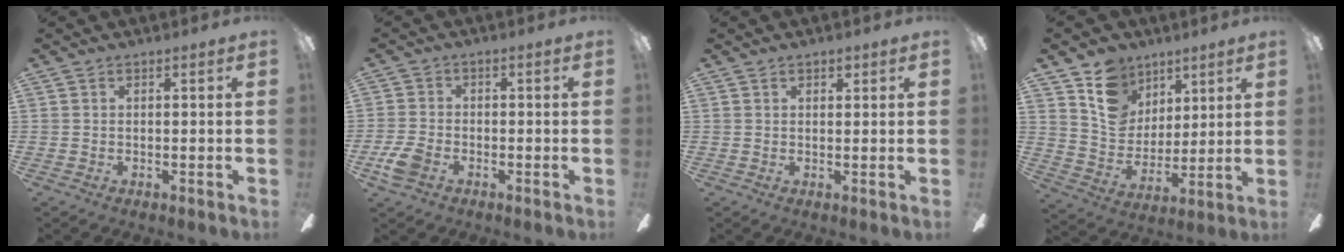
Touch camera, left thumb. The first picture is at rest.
{"total": 5.4, "force": [-2.8, 3.5, 3.1], "torque": [-0.076, 0.005, -0.053]}
{"total": 1.3, "force": [1.0, 0.8, 0.2], "torque": [0.003, -0.003, 0.018]}
{"total": 12.8, "force": [8.1, 9.3, 3.1], "torque": [-0.068, -0.043, 0.162]}